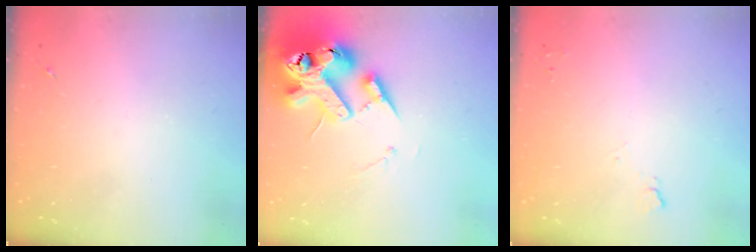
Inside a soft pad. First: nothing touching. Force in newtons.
{"total": 18.8, "press": 18.6, "slide": 2.9}
{"total": 5.1, "press": 5.1, "slide": 0.6}